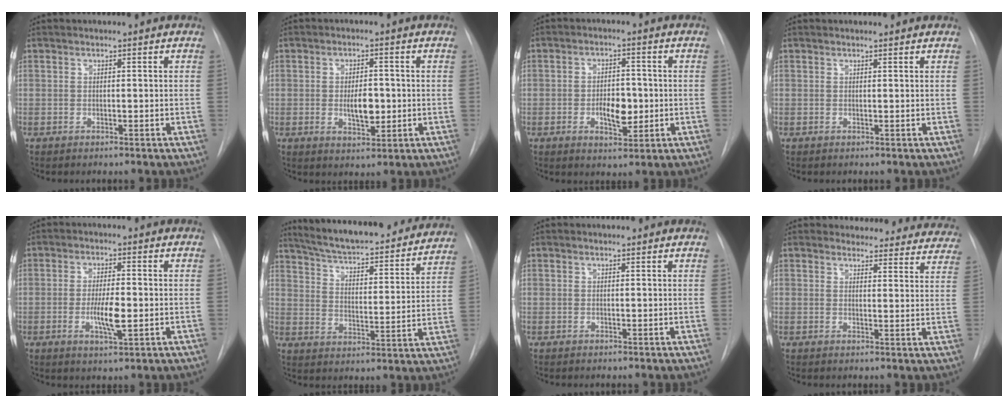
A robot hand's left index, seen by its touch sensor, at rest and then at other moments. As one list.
[{"total": 5.0, "force": [-1.3, 2.2, 4.3], "torque": [-0.068, -0.008, -0.012]}, {"total": 5.7, "force": [-1.9, 2.7, 4.6], "torque": [-0.074, -0.003, -0.022]}, {"total": 0.9, "force": [0.8, 0.2, 0.3], "torque": [-0.011, 0.007, 0.005]}, {"total": 5.6, "force": [-1.9, 1.0, 5.2], "torque": [-0.099, -0.014, -0.027]}, {"total": 27.1, "force": [24.1, 5.5, 11.1], "torque": [-0.177, -0.038, 0.314]}, {"total": 0.0}, {"total": 19.0, "force": [18.0, 5.6, 2.7], "torque": [-0.008, -0.055, 0.185]}]